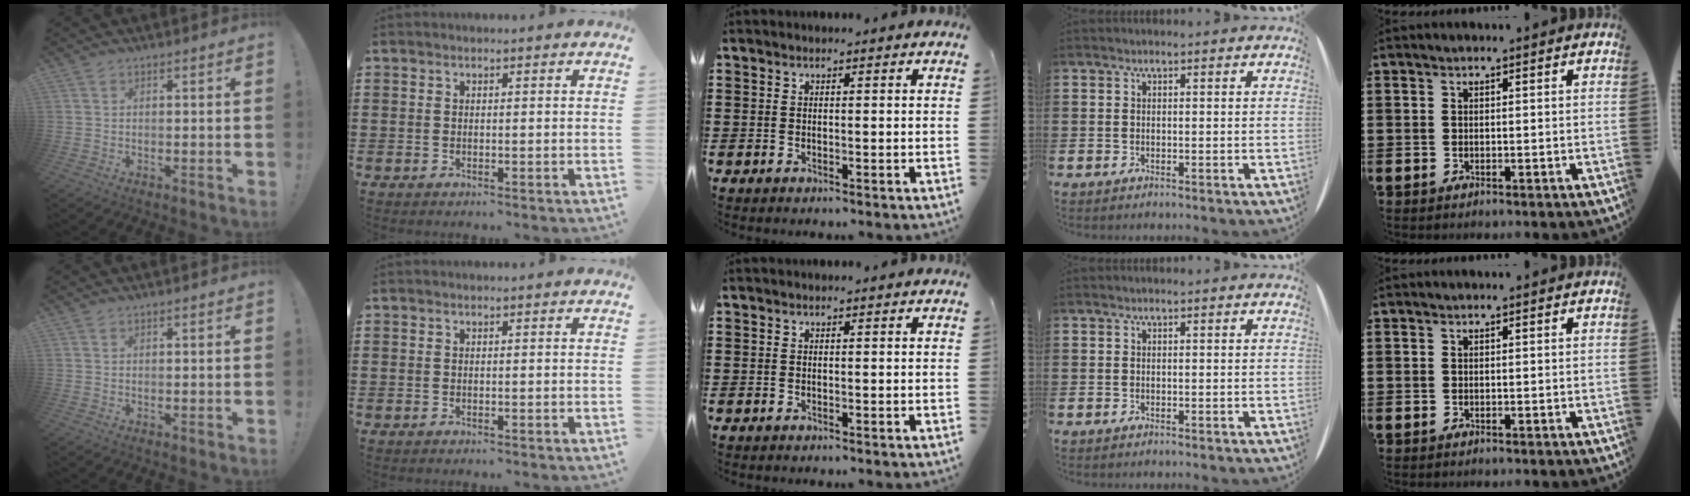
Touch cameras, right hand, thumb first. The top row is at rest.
{}